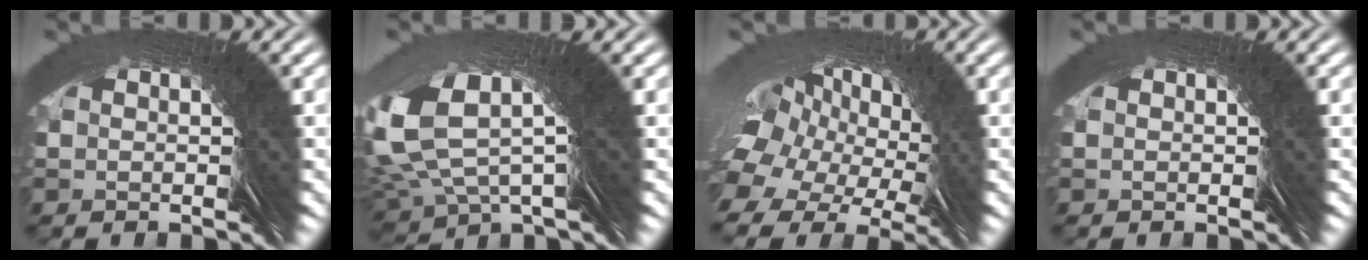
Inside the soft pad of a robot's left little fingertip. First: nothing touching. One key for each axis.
{"total": 4.1, "fx": 1.3, "fy": 1.9, "fz": 3.3, "tx": -0.091, "ty": 0.006, "tz": 0.019}
{"total": 6.5, "fx": 2.9, "fy": 4.7, "fz": 3.5, "tx": -0.032, "ty": 0.024, "tz": 0.024}
{"total": 0.0}